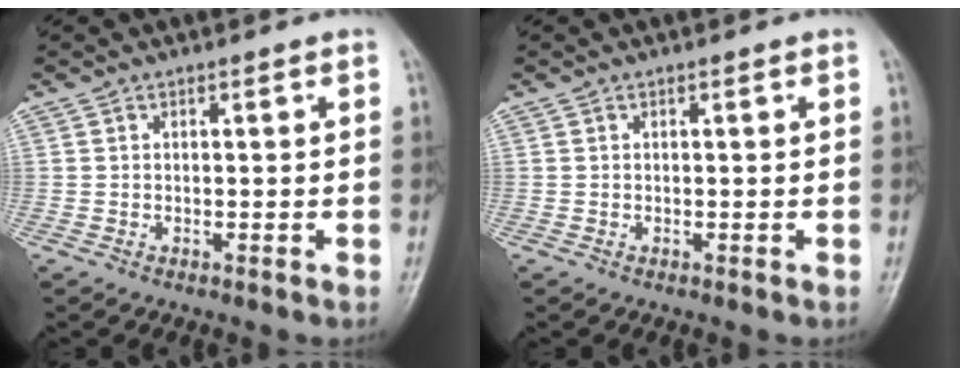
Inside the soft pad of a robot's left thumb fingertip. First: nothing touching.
{"total": 0.0}